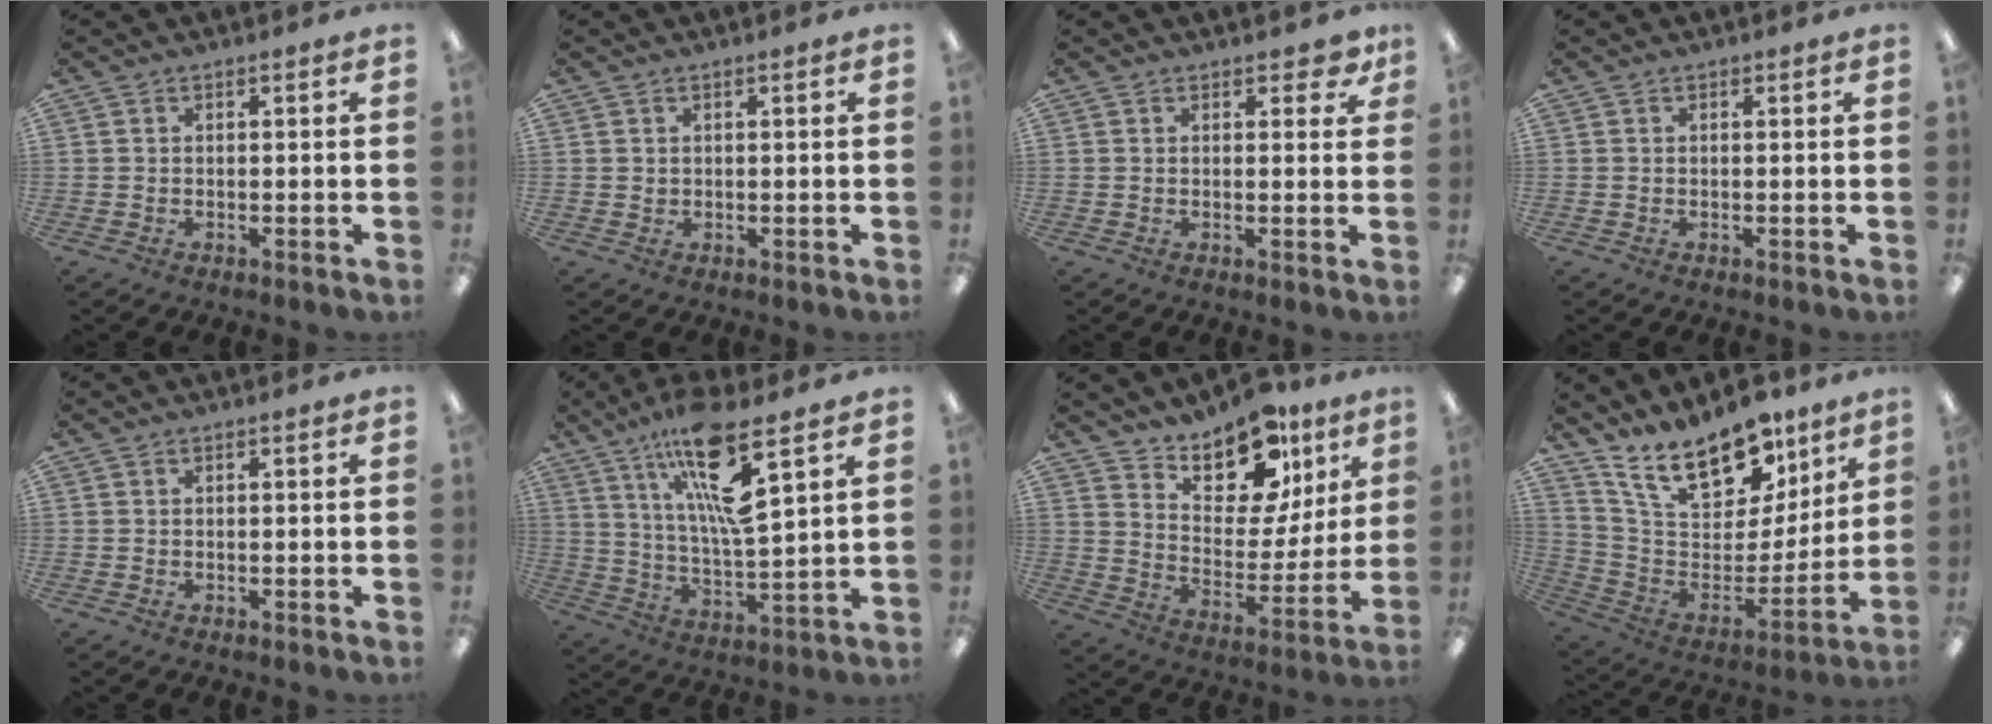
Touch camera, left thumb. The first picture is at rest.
{"total": 0.8, "force": [0.4, 0.7, 0.0], "torque": [-0.002, 0.003, 0.008]}
{"total": 3.6, "force": [2.4, 2.0, 1.8], "torque": [-0.015, -0.004, 0.041]}
{"total": 0.0}
{"total": 0.0}
{"total": 17.3, "force": [10.2, 4.0, 13.4], "torque": [-0.245, -0.047, 0.161]}
{"total": 16.1, "force": [12.4, 7.6, 6.7], "torque": [-0.109, -0.086, 0.223]}
{"total": 20.5, "force": [15.3, 9.2, 10.0], "torque": [-0.178, -0.103, 0.276]}